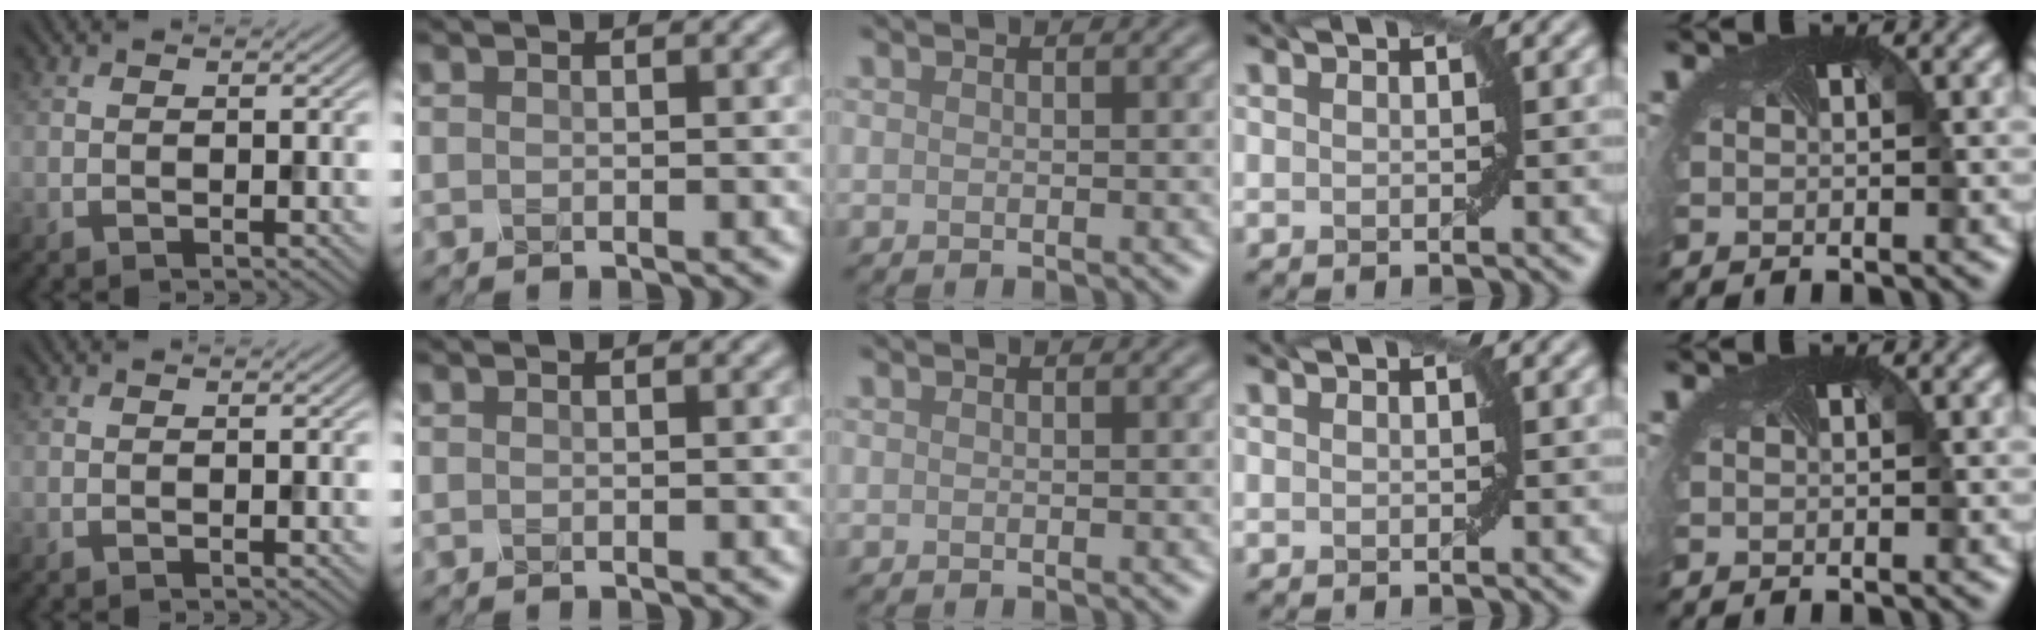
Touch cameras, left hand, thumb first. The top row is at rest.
{}